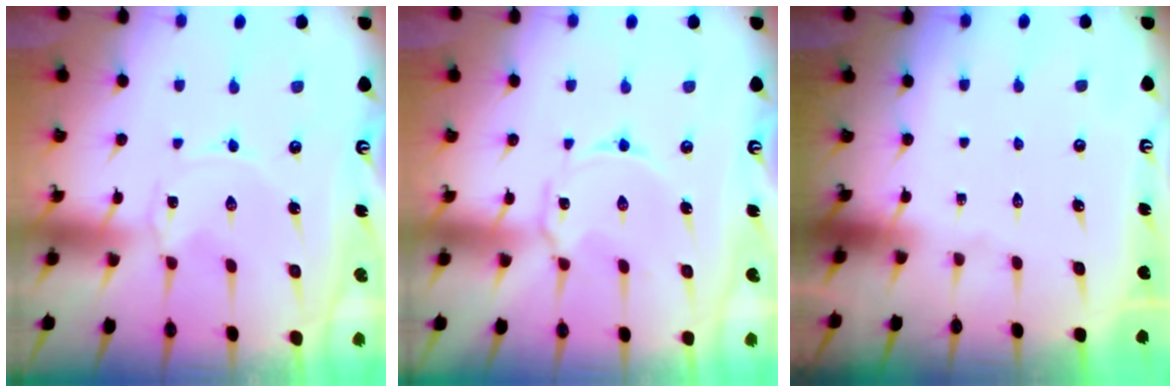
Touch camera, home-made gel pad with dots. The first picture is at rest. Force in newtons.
{"total": 3.6, "press": 3.6, "slide": 0.4}
{"total": 0.0}